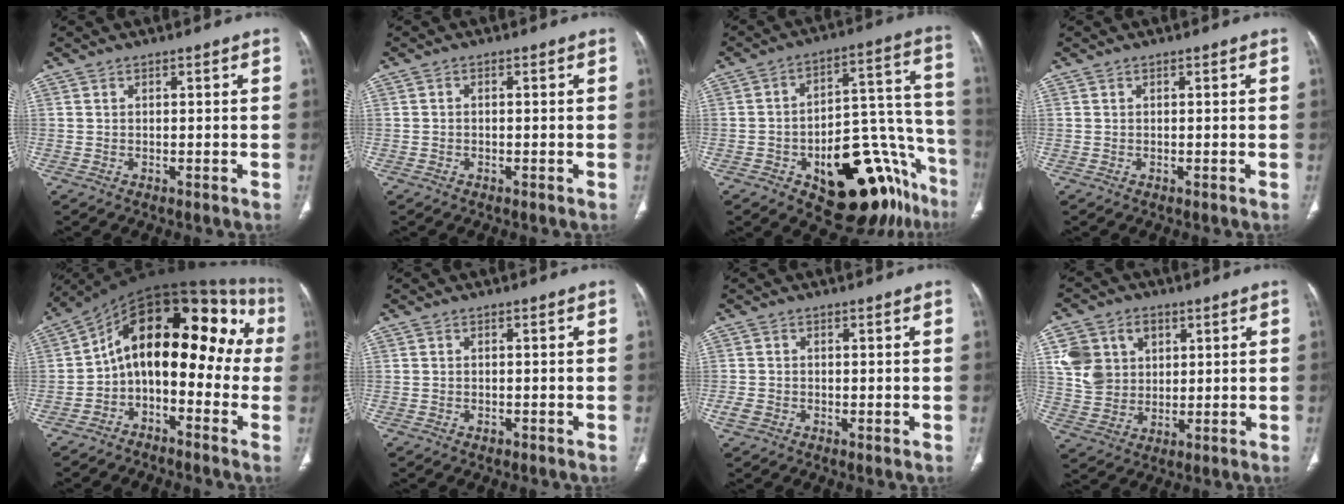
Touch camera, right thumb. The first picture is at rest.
{"total": 0.5, "force": [-0.2, 0.3, 0.4], "torque": [-0.005, 0.001, -0.008]}
{"total": 25.3, "force": [-13.2, 11.4, 18.3], "torque": [-0.147, 0.107, -0.177]}
{"total": 0.0}
{"total": 20.0, "force": [-0.7, 11.1, 16.7], "torque": [-0.195, 0.098, -0.024]}
{"total": 0.8, "force": [-0.5, 0.5, 0.3], "torque": [-0.006, 0.001, -0.007]}
{"total": 2.3, "force": [-0.7, 1.7, 1.5], "torque": [-0.027, 0.003, -0.014]}
{"total": 11.1, "force": [3.4, 9.2, 5.3], "torque": [-0.071, -0.003, 0.072]}